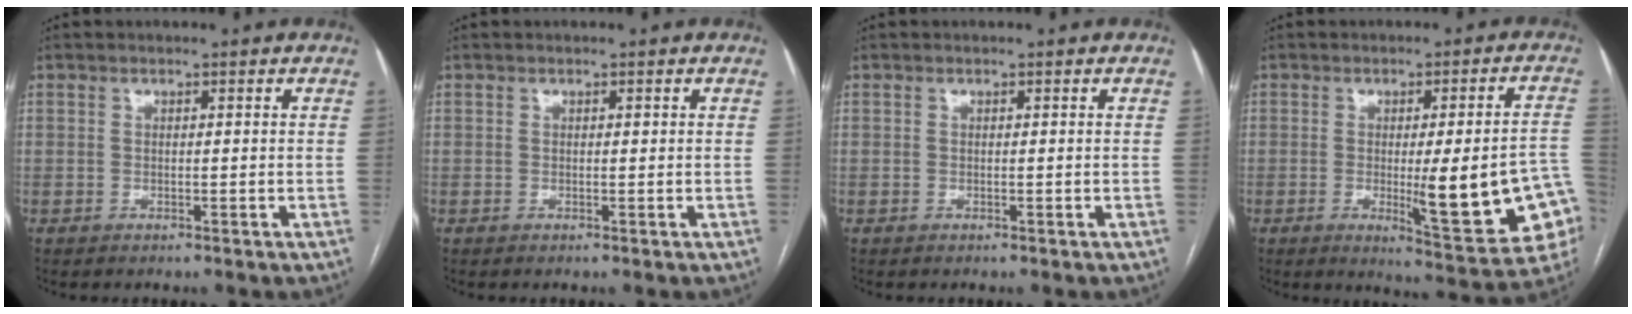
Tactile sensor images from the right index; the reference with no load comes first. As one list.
[{"total": 0.0}, {"total": 0.0}, {"total": 16.4, "force": [-3.6, 2.3, 15.9], "torque": [-0.143, 0.004, -0.030]}]